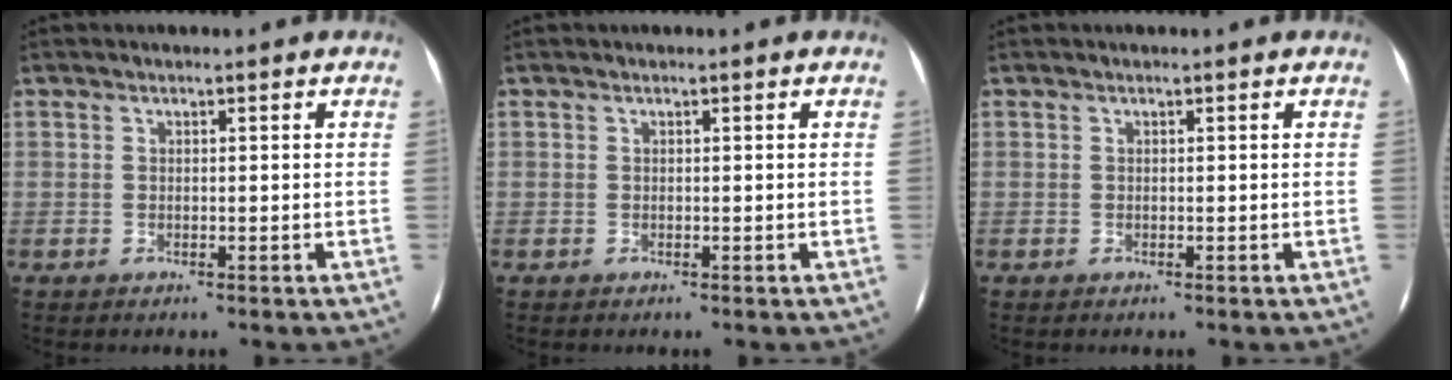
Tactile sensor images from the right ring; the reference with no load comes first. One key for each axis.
{"total": 0.0}
{"total": 0.0}